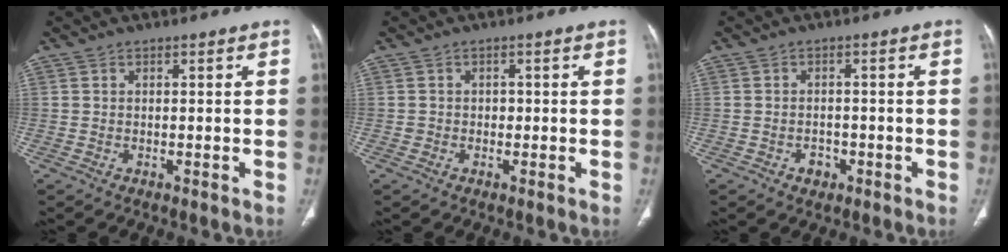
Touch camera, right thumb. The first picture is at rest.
{"total": 1.3, "force": [-0.1, 1.3, 0.4], "torque": [0.003, 0.005, 0.000]}
{"total": 2.3, "force": [-1.1, 1.8, 1.0], "torque": [-0.003, 0.009, -0.014]}